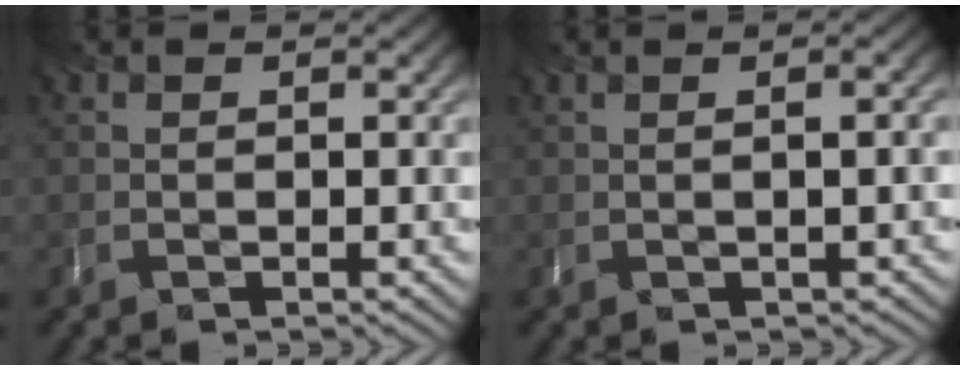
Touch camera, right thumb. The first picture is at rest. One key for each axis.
{"total": 2.5, "fx": 0.4, "fy": 0.7, "fz": 2.4, "tx": -0.023, "ty": 0.012, "tz": -0.009}